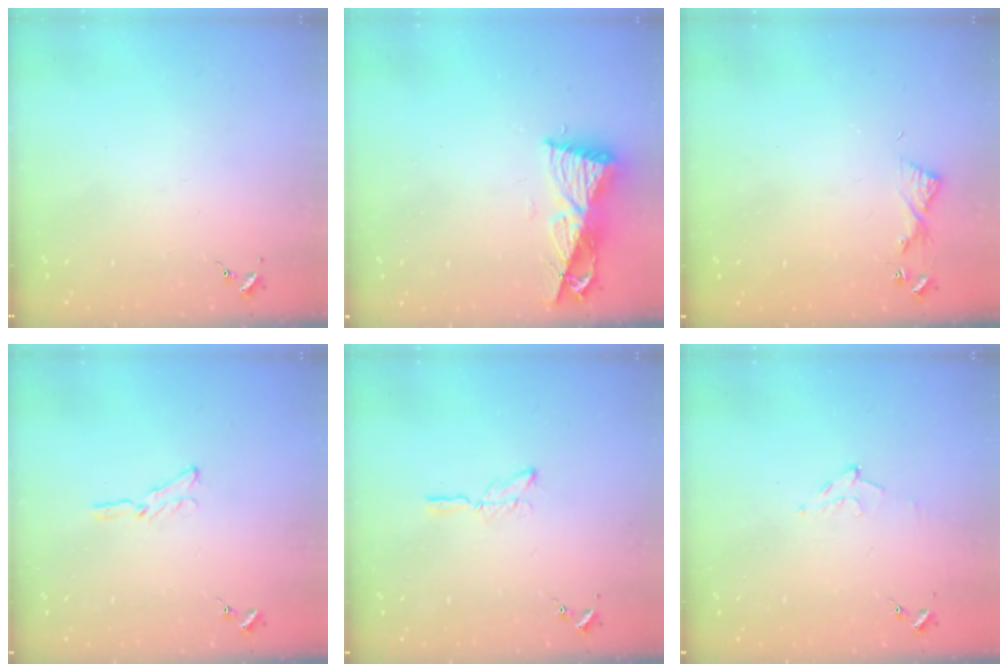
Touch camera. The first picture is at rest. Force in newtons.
{"total": 11.3, "press": 11.2, "slide": 0.8}
{"total": 4.8, "press": 4.7, "slide": 0.5}
{"total": 4.4, "press": 4.4, "slide": 0.5}
{"total": 4.5, "press": 4.5, "slide": 0.5}
{"total": 6.5, "press": 6.4, "slide": 0.8}